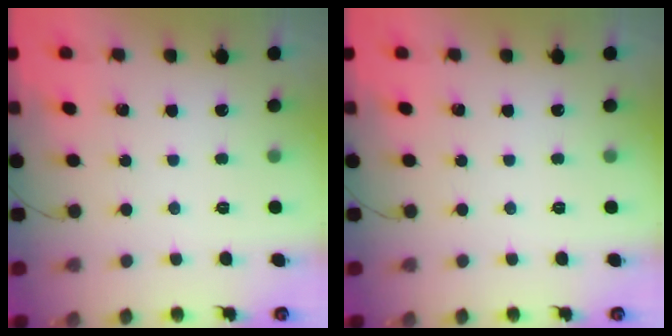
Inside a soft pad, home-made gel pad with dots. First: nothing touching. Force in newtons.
{"total": 0.0}